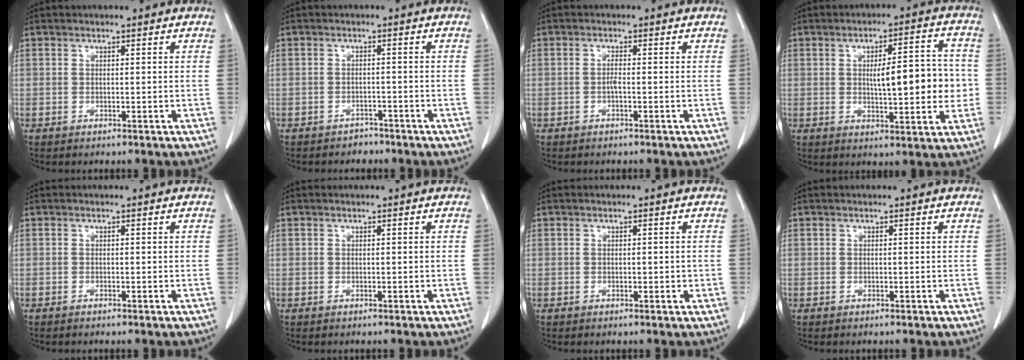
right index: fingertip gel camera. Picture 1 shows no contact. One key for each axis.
{"total": 2.1, "fx": -1.7, "fy": 1.1, "fz": -0.1, "tx": -0.004, "ty": 0.003, "tz": -0.026}
{"total": 1.0, "fx": -0.4, "fy": 0.1, "fz": 0.9, "tx": -0.019, "ty": 0.002, "tz": -0.008}
{"total": 10.6, "fx": -0.1, "fy": 2.8, "fz": 10.3, "tx": -0.146, "ty": 0.017, "tz": 0.004}
{"total": 0.0}
{"total": 0.0}
{"total": 1.1, "fx": -0.2, "fy": 0.7, "fz": 0.9, "tx": -0.015, "ty": 0.000, "tz": 0.000}
{"total": 0.0}